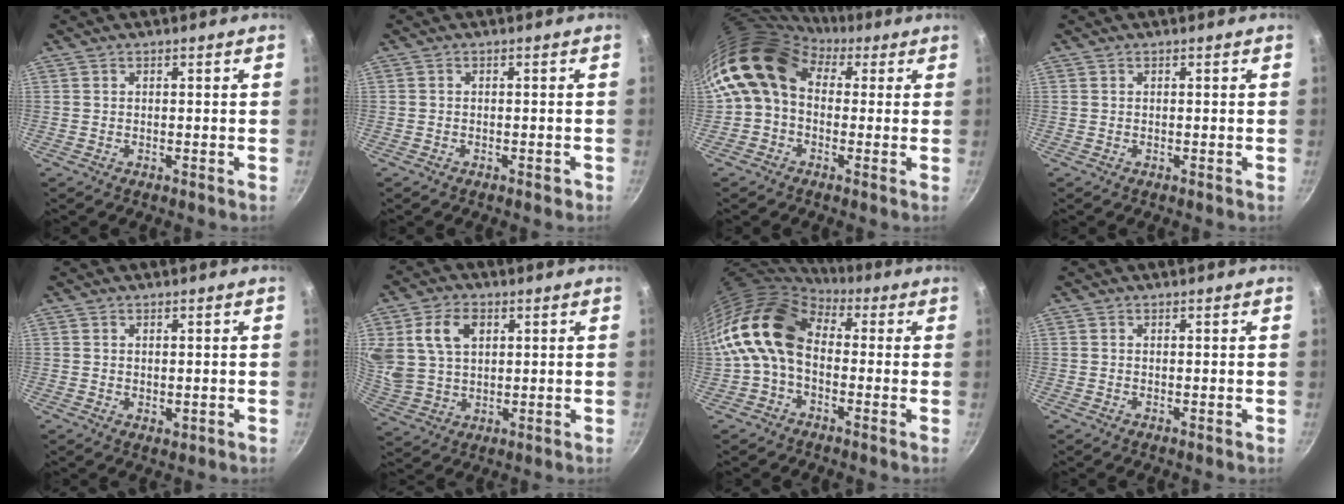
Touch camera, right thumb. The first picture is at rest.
{"total": 1.1, "force": [-0.7, 0.6, 0.6], "torque": [-0.002, 0.011, -0.003]}
{"total": 11.5, "force": [2.2, 8.8, 7.0], "torque": [-0.110, 0.018, 0.013]}
{"total": 0.0}
{"total": 1.2, "force": [0.4, 0.8, 0.7], "torque": [-0.007, -0.010, 0.005]}
{"total": 11.0, "force": [3.7, 7.6, 7.0], "torque": [-0.119, -0.008, 0.076]}
{"total": 14.5, "force": [0.1, 10.2, 10.4], "torque": [-0.171, 0.033, -0.019]}
{"total": 0.0}